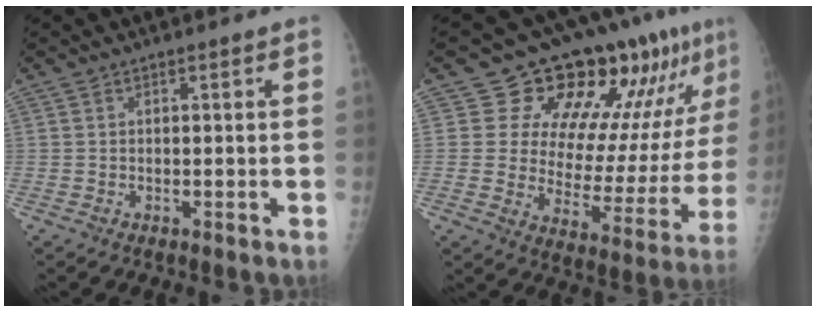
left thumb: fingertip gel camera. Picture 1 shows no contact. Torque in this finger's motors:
{"motor_torque": [0.31, 0.46, 0.02, -0.29, 0.08]}